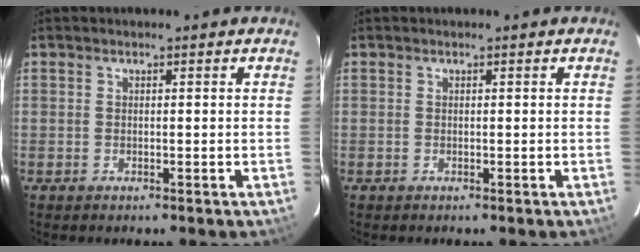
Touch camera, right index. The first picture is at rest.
{"total": 0.0}